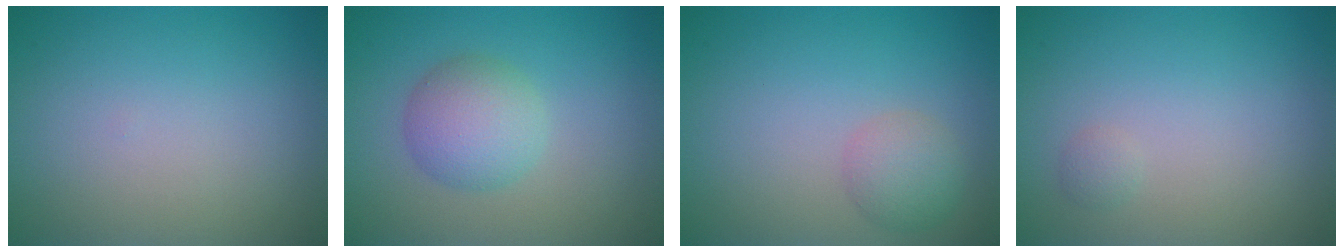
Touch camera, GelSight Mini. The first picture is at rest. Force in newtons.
{"total": 3.9, "press": 3.9, "slide": 0.1}
{"total": 2.4, "press": 2.4, "slide": 0.0}
{"total": 0.6, "press": 0.6, "slide": 0.0}